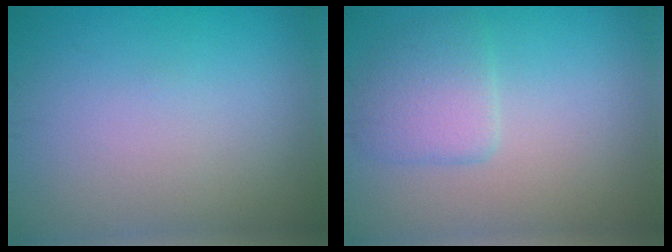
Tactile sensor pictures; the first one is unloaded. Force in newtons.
{"total": 2.9, "press": 2.9, "slide": 0.3}